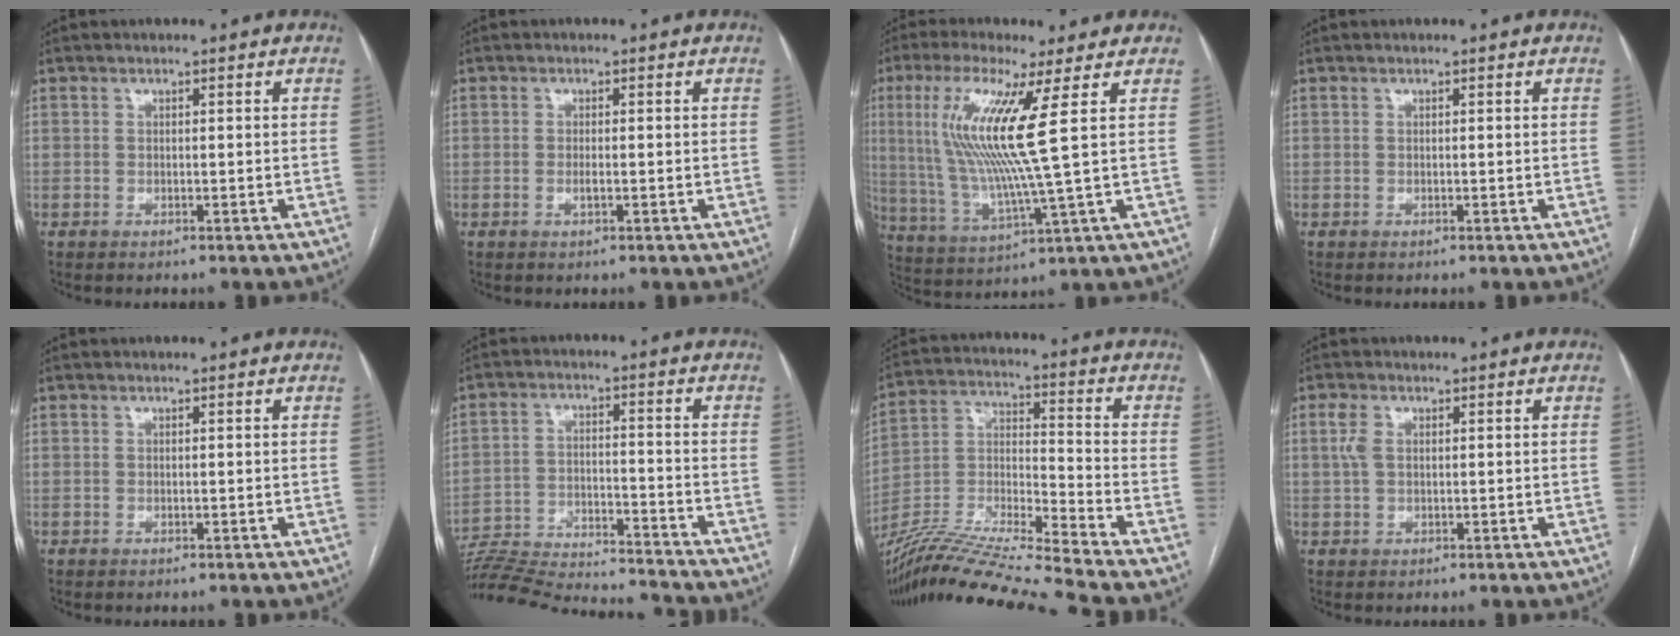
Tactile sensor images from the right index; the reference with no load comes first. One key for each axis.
{"total": 1.0, "fx": -0.2, "fy": 0.2, "fz": 1.0, "tx": -0.026, "ty": -0.001, "tz": -0.001}
{"total": 13.1, "fx": 3.5, "fy": -1.1, "fz": 12.6, "tx": -0.275, "ty": -0.010, "tz": 0.063}
{"total": 0.0}
{"total": 0.0}
{"total": 21.0, "fx": -20.0, "fy": 0.9, "fz": 6.5, "tx": -0.139, "ty": -0.022, "tz": -0.302}
{"total": 19.2, "fx": -17.2, "fy": -2.7, "fz": 8.1, "tx": -0.164, "ty": -0.009, "tz": -0.312}
{"total": 2.5, "fx": 0.8, "fy": 1.4, "fz": 1.9, "tx": -0.061, "ty": 0.016, "tz": 0.022}